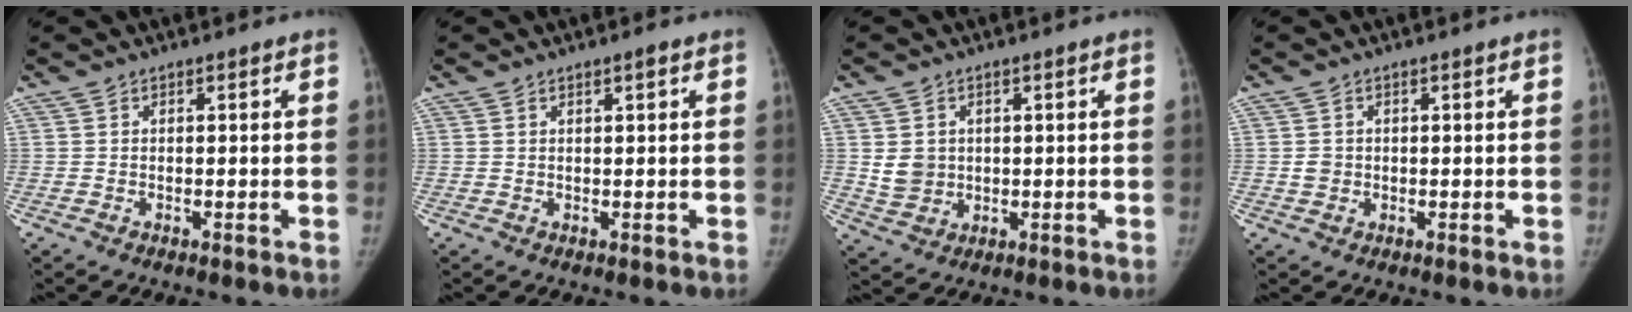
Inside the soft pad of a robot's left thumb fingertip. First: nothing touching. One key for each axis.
{"total": 1.0, "fx": 0.5, "fy": 0.2, "fz": 0.8, "tx": -0.012, "ty": 0.000, "tz": 0.008}
{"total": 4.8, "fx": 0.7, "fy": 4.2, "fz": 2.2, "tx": -0.021, "ty": -0.008, "tz": 0.025}
{"total": 1.8, "fx": 0.0, "fy": 1.7, "fz": 0.7, "tx": -0.006, "ty": 0.002, "tz": 0.003}